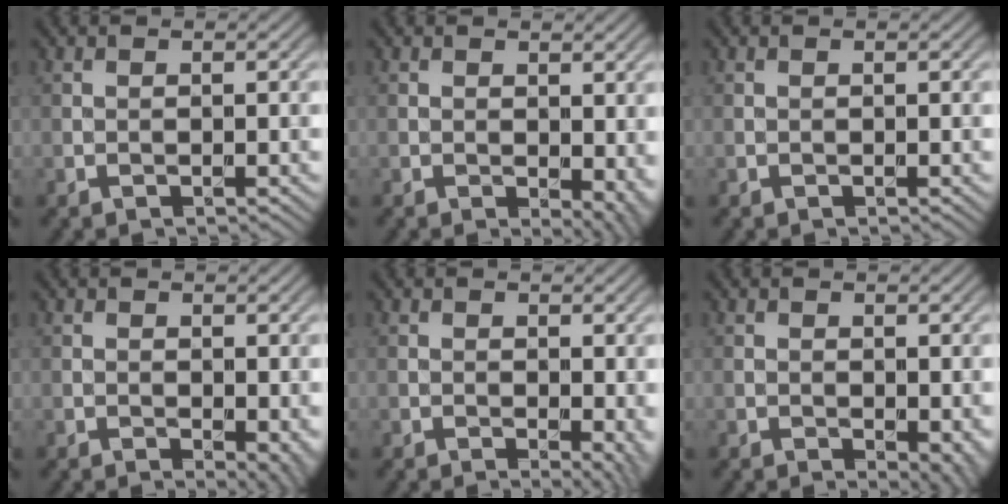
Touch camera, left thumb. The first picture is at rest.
{"total": 4.0, "force": [-0.5, 2.3, 3.3], "torque": [-0.037, -0.010, -0.003]}
{"total": 0.0}
{"total": 3.2, "force": [-0.6, 1.8, 2.6], "torque": [-0.029, -0.010, -0.005]}
{"total": 3.3, "force": [-0.2, 1.5, 2.9], "torque": [-0.029, -0.006, -0.001]}
{"total": 3.3, "force": [-0.8, 1.9, 2.6], "torque": [-0.031, -0.012, -0.008]}